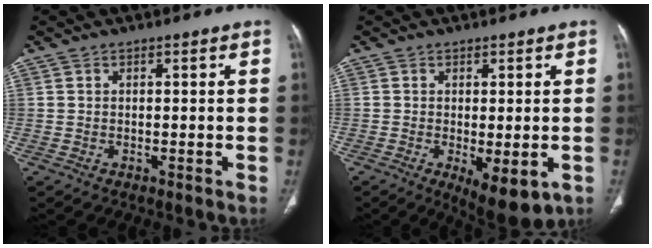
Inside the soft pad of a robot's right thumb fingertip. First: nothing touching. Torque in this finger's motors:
{"motor_torque": [-0.04, 0.21, 0.18, -0.11, 0.06]}